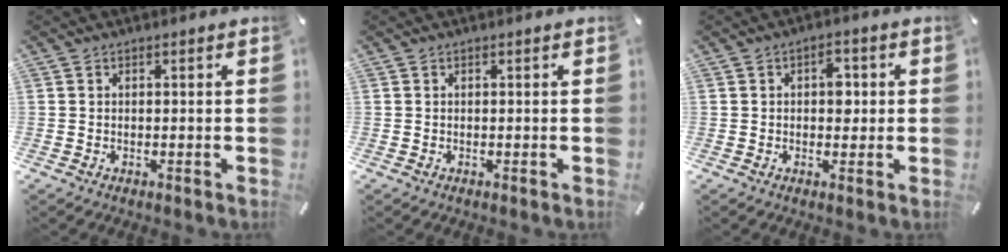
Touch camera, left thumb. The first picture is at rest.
{"total": 0.0}
{"total": 3.9, "force": [0.4, 2.6, 2.8], "torque": [-0.027, -0.002, -0.003]}